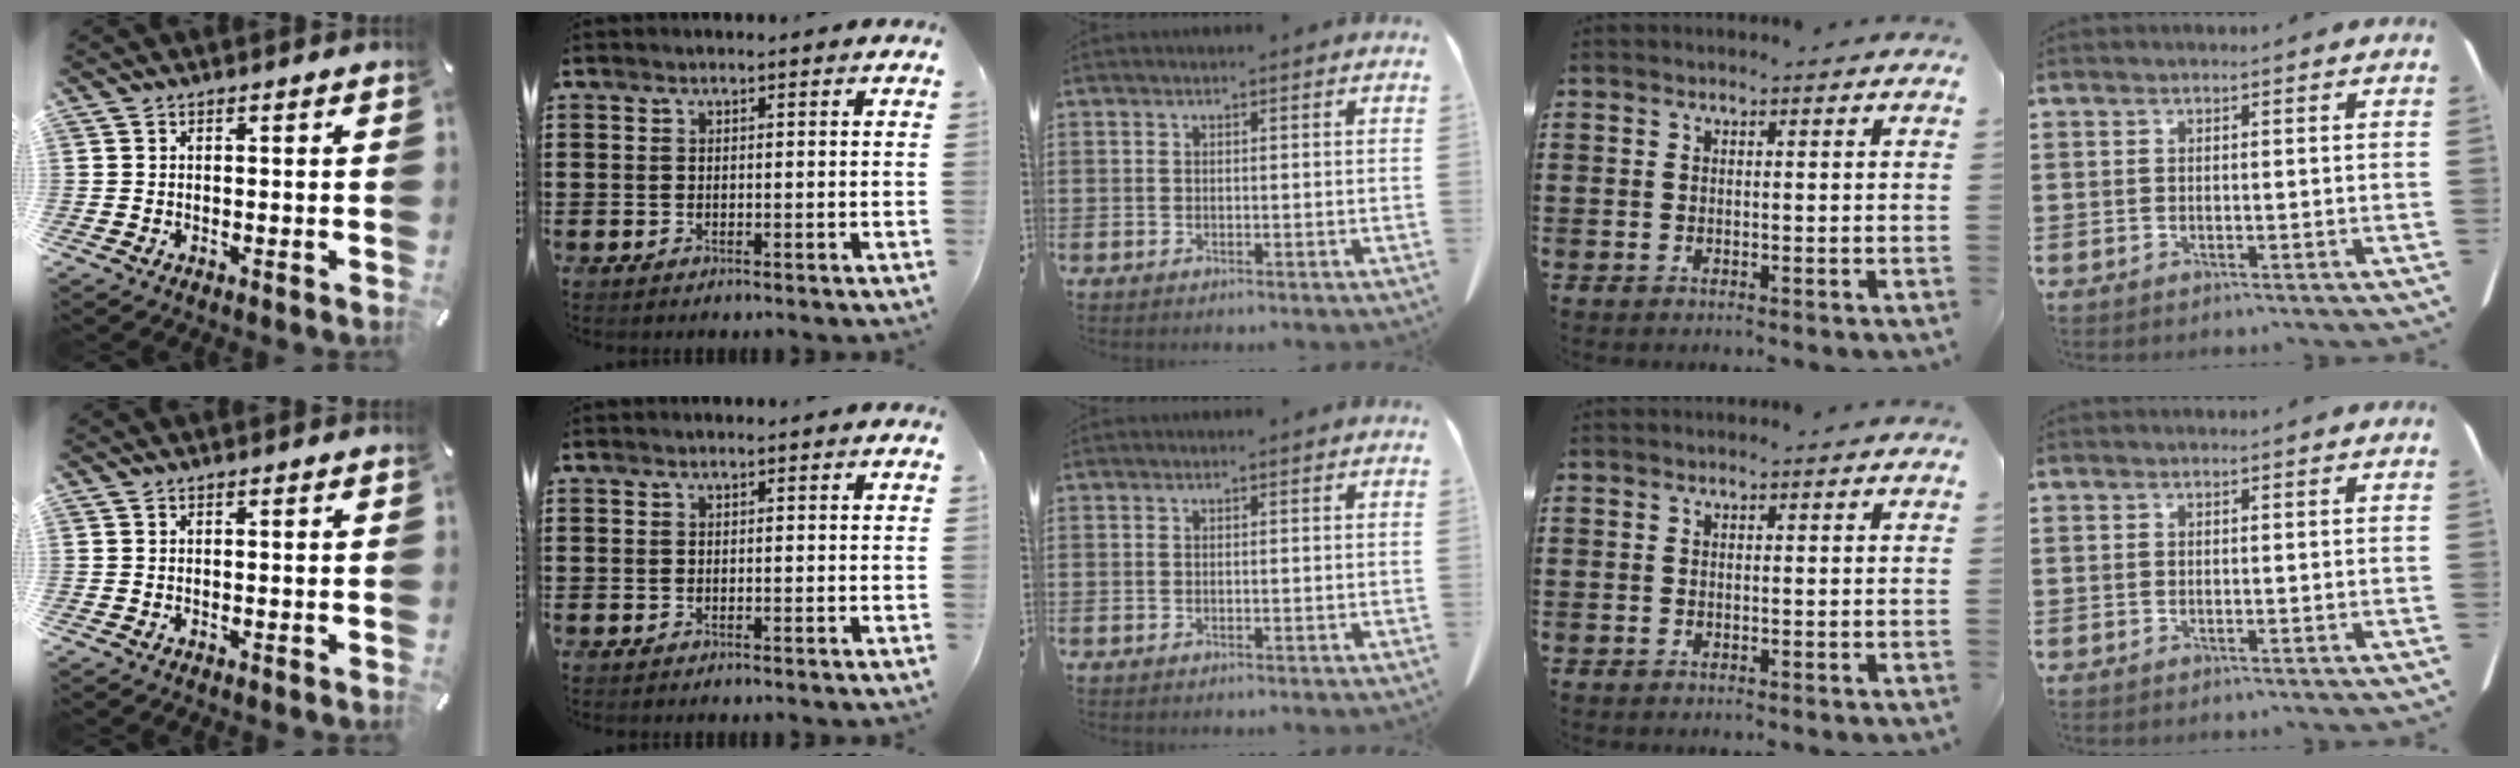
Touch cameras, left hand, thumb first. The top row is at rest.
{}